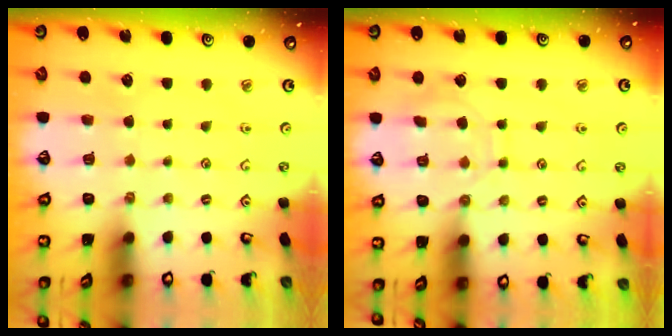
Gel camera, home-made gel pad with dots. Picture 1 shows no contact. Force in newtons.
{"total": 9.2, "press": 9.2, "slide": 0.9}